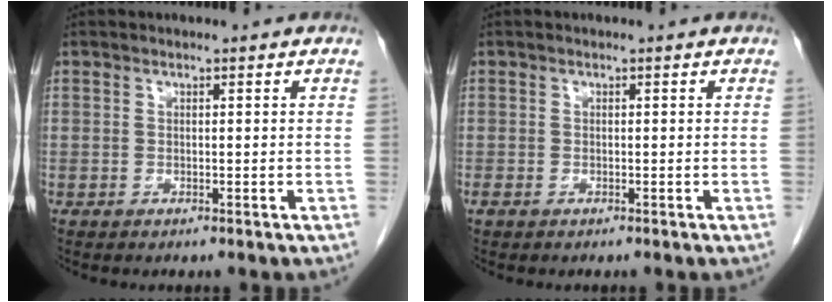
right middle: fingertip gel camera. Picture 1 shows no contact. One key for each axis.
{"total": 0.8, "fx": -0.5, "fy": 0.4, "fz": 0.4, "tx": -0.017, "ty": -0.001, "tz": -0.006}